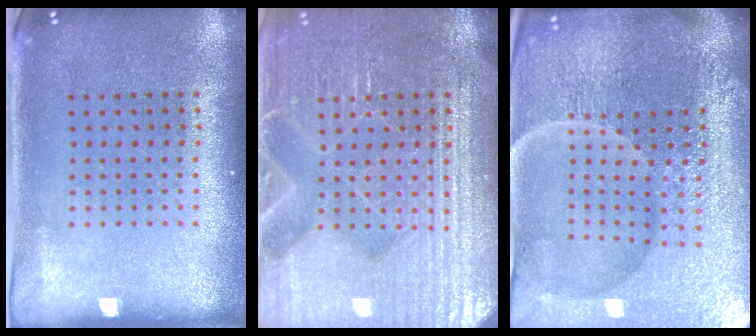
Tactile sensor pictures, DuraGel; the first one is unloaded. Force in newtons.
{"total": 7.1, "press": 7.0, "slide": 1.1}
{"total": 7.0, "press": 6.2, "slide": 3.3}